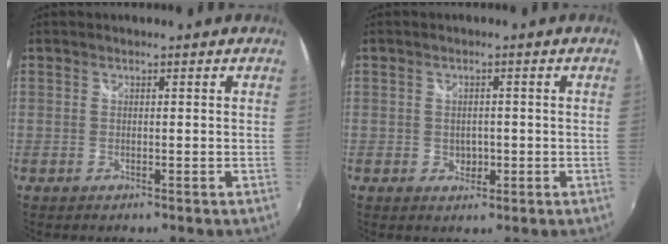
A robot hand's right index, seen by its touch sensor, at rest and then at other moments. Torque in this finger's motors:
{"motor_torque": [-0.13, 0.09, 0.00, 0.00]}